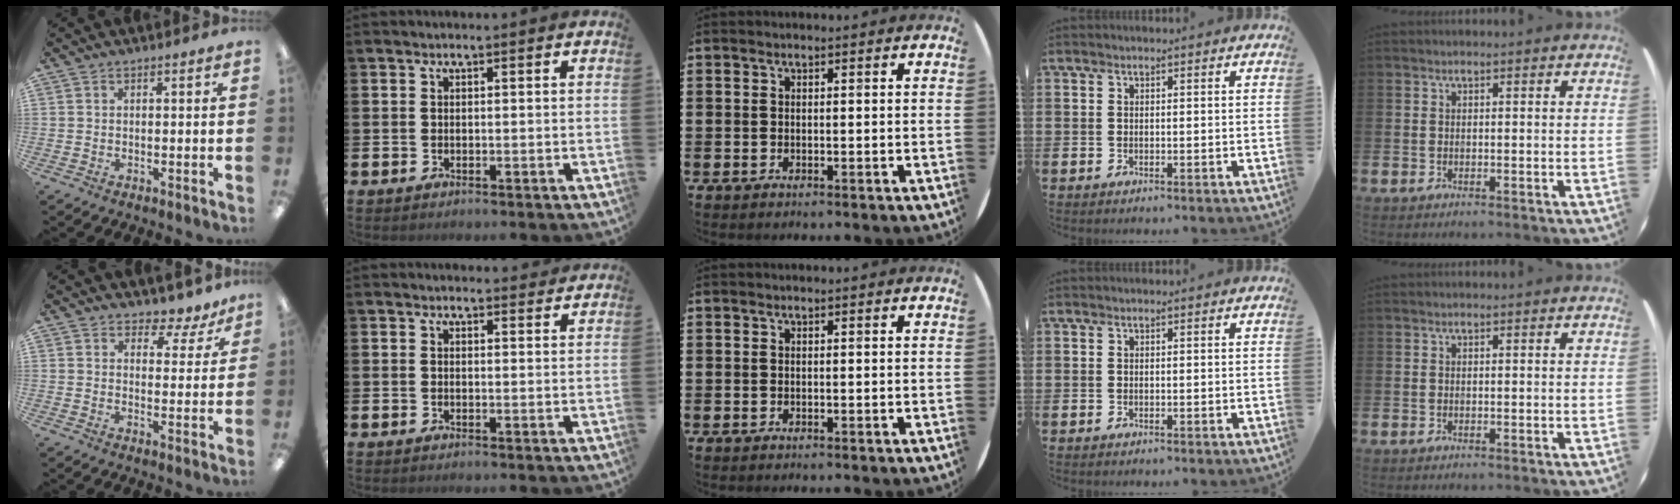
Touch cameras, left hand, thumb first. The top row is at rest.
{"thumb": {"total": 4.9, "force": [4.1, 2.4, 1.4], "torque": [-0.004, -0.035, 0.067]}, "index": {"total": 1.7, "force": [1.6, 0.3, -0.1], "torque": [0.011, -0.009, 0.027]}}